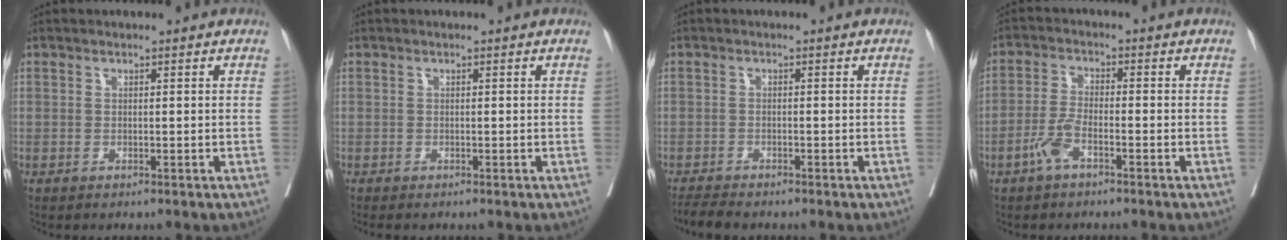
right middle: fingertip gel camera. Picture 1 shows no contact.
{"total": 1.2, "force": [-1.1, 0.3, 0.5], "torque": [-0.009, -0.004, -0.014]}
{"total": 3.6, "force": [-3.3, 0.3, 1.4], "torque": [-0.022, -0.013, -0.057]}
{"total": 4.1, "force": [-2.4, 1.1, 3.1], "torque": [-0.073, 0.000, -0.052]}